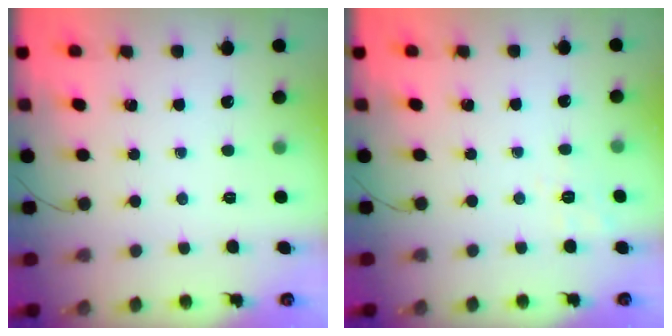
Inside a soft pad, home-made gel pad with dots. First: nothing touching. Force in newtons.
{"total": 2.8, "press": 2.1, "slide": 1.9}